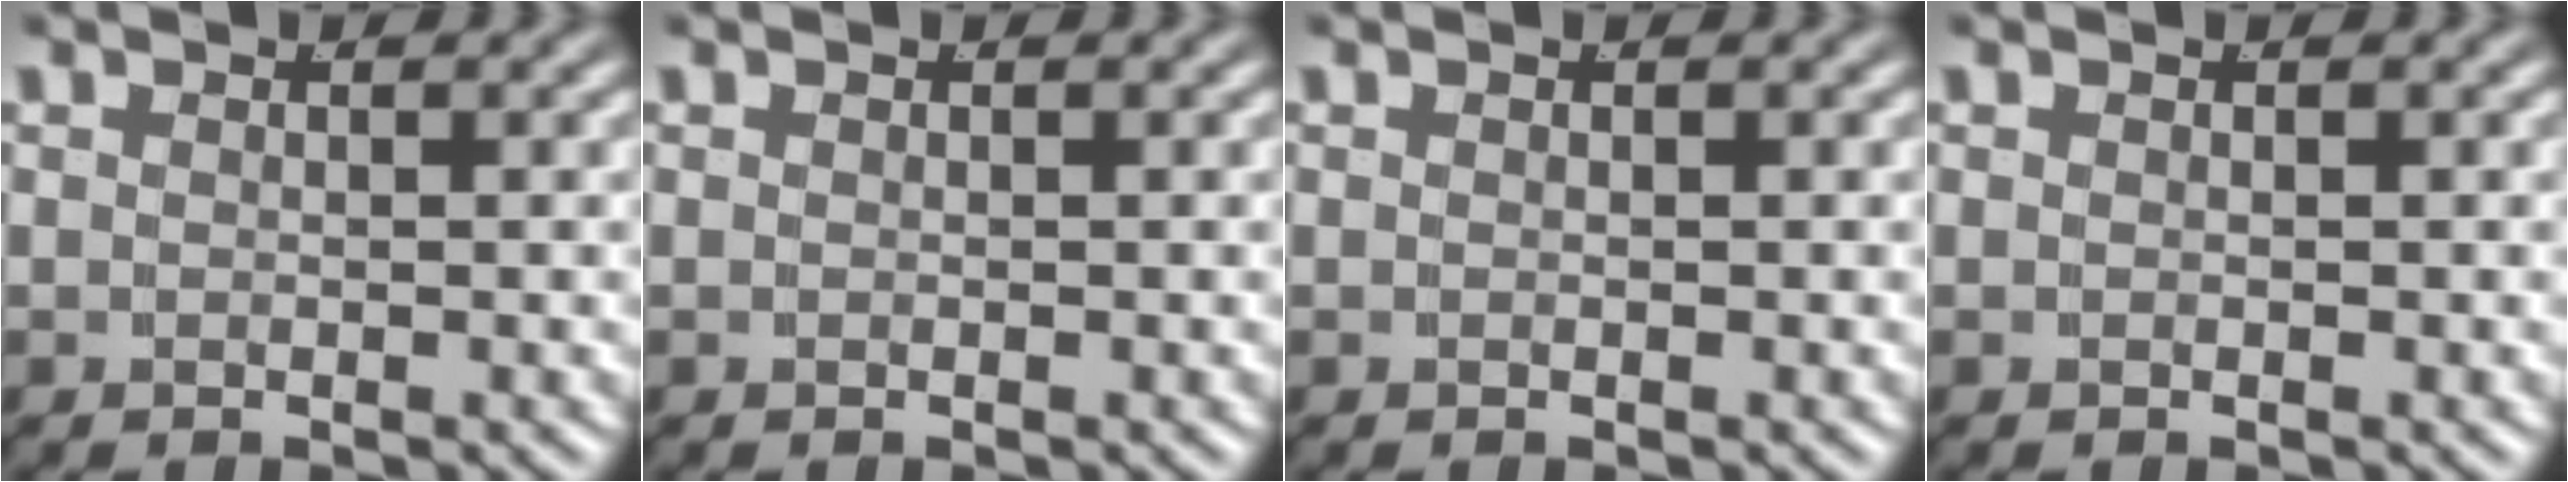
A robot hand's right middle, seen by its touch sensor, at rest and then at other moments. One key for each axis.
{"total": 0.0}
{"total": 0.0}
{"total": 0.0}